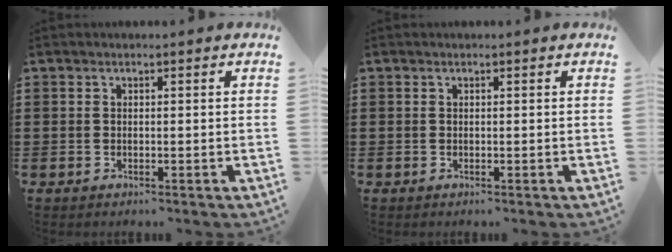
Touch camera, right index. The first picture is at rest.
{"total": 0.0}